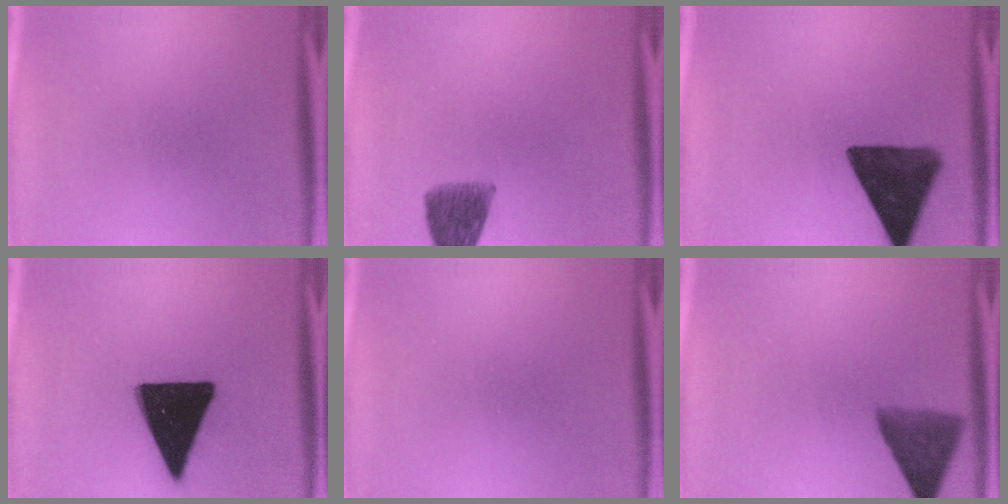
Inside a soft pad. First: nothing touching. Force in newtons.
{"total": 6.6}
{"total": 13.4}
{"total": 19.4}
{"total": 0.0}
{"total": 6.8}